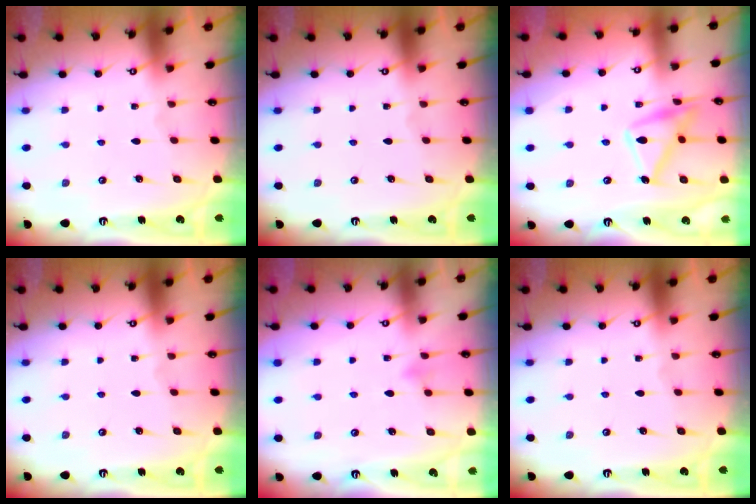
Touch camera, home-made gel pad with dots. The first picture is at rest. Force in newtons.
{"total": 0.0}
{"total": 16.9, "press": 16.8, "slide": 1.0}
{"total": 0.0}
{"total": 3.7, "press": 3.7, "slide": 0.4}
{"total": 0.0}